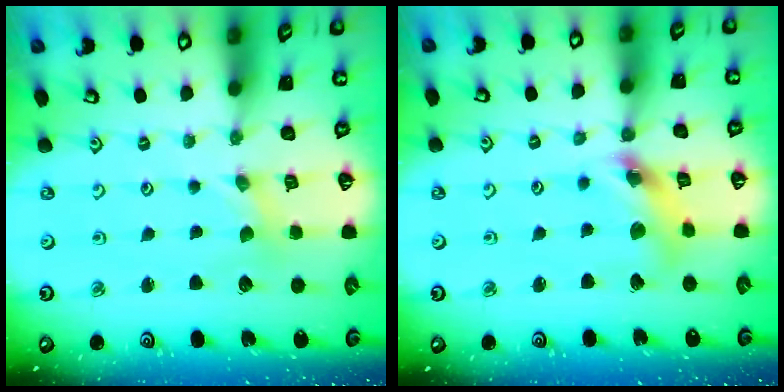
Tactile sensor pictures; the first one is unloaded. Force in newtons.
{"total": 10.9, "press": 10.8, "slide": 1.4}